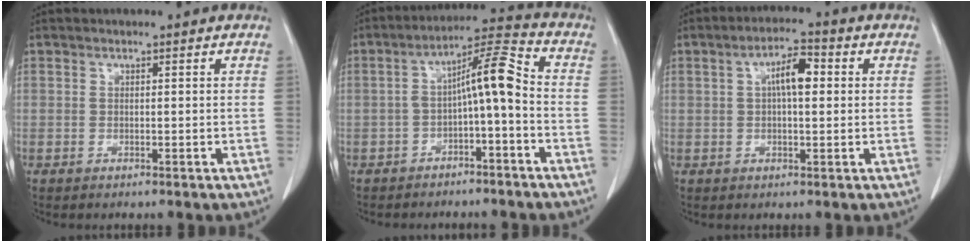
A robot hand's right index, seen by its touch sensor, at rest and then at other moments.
{"total": 8.3, "force": [-1.6, 1.2, 8.1], "torque": [-0.132, 0.036, -0.028]}
{"total": 5.5, "force": [1.0, 1.6, 5.1], "torque": [-0.091, 0.016, 0.016]}